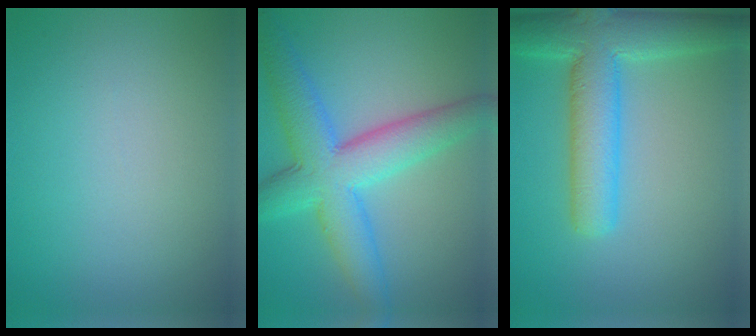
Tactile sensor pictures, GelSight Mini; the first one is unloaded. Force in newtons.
{"total": 7.9, "press": 7.9, "slide": 0.3}
{"total": 7.5, "press": 7.5, "slide": 0.2}